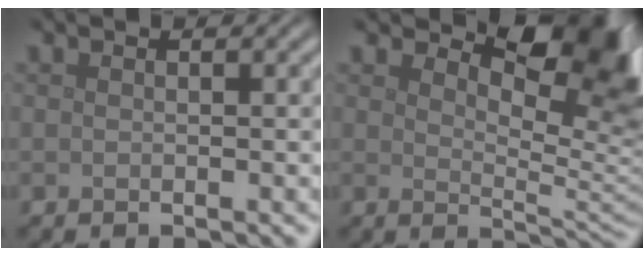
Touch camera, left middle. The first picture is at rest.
{"total": 9.0, "force": [5.4, 3.7, 6.2], "torque": [-0.082, -0.005, 0.084]}